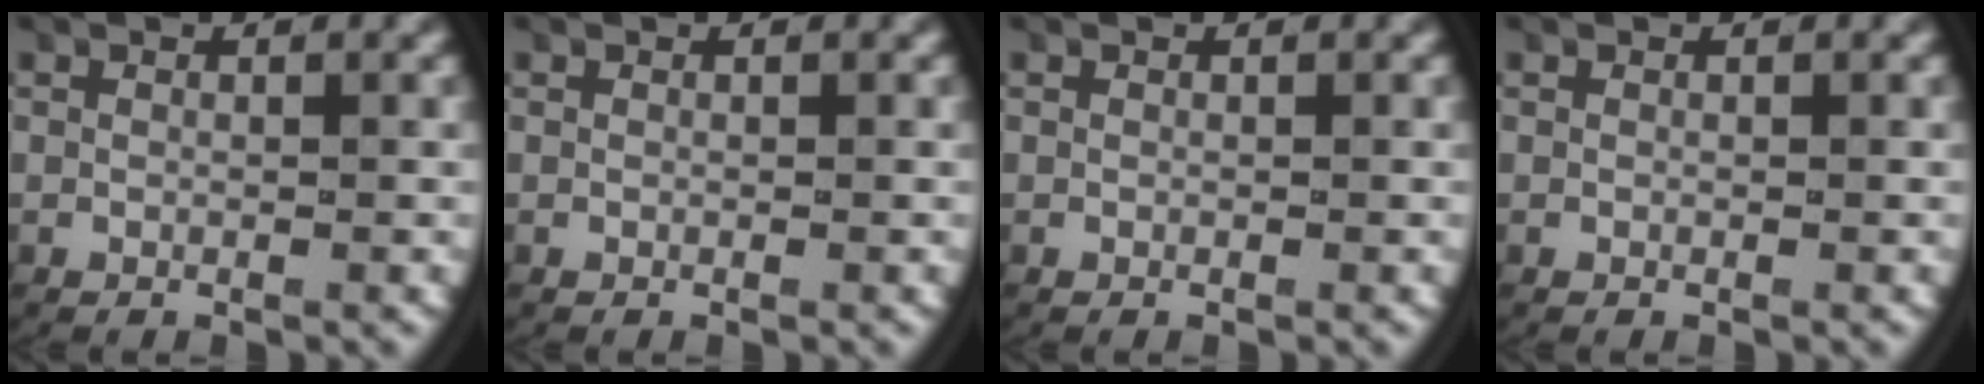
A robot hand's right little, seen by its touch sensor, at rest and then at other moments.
{"total": 0.0}
{"total": 0.0}
{"total": 0.0}